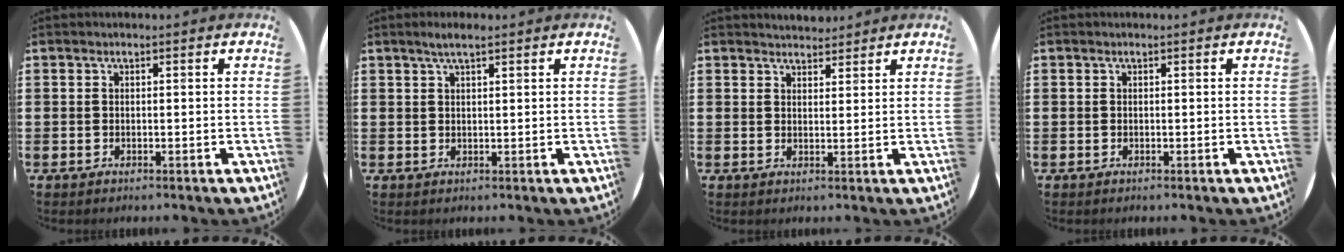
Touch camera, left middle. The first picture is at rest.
{"total": 2.2, "force": [1.6, 0.3, 1.5], "torque": [-0.029, 0.005, 0.026]}
{"total": 2.5, "force": [2.5, 0.4, -0.1], "torque": [0.007, -0.005, 0.044]}
{"total": 0.0}